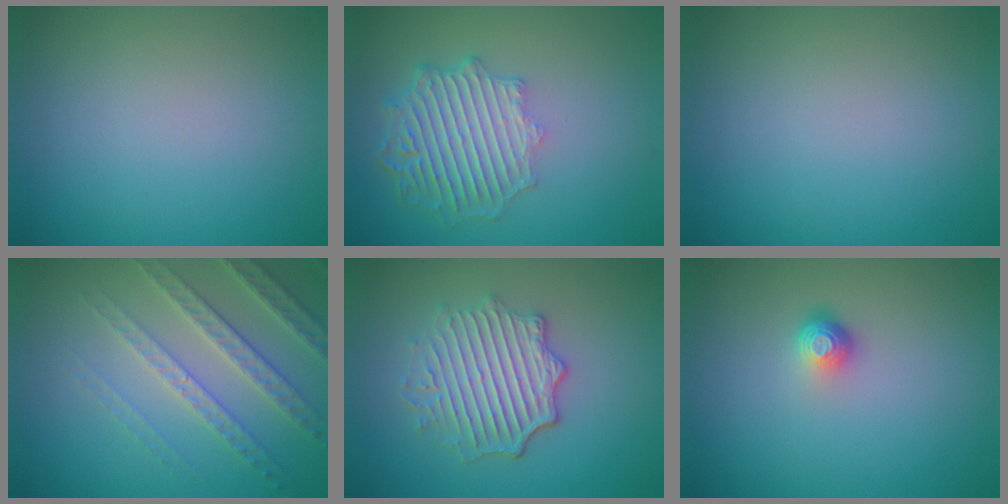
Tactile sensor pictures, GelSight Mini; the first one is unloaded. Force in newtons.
{"total": 6.2, "press": 4.8, "slide": 4.0}
{"total": 0.0}
{"total": 4.1, "press": 4.0, "slide": 1.0}
{"total": 5.0, "press": 4.1, "slide": 2.9}
{"total": 1.8, "press": 1.2, "slide": 1.3}